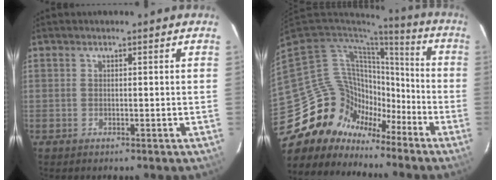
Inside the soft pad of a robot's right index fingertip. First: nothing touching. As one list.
[{"total": 17.9, "force": [-12.4, 12.4, 3.8], "torque": [-0.095, 0.039, -0.211]}]